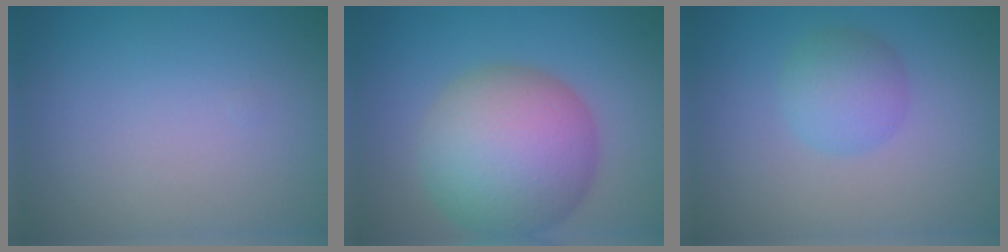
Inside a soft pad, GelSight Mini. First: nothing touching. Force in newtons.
{"total": 10.7, "press": 10.7, "slide": 0.3}
{"total": 2.9, "press": 2.9, "slide": 0.0}